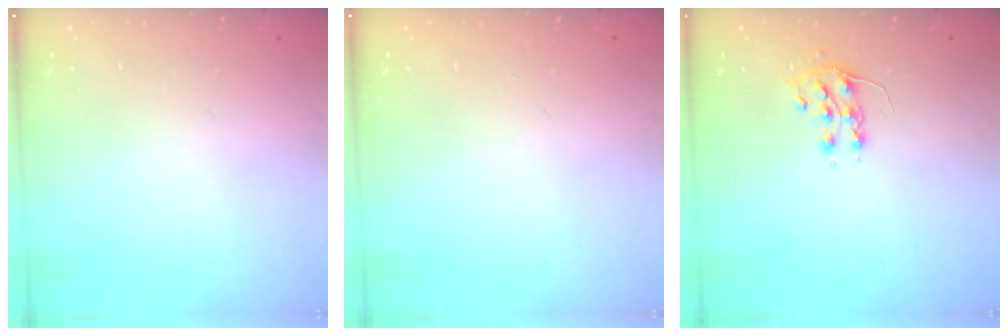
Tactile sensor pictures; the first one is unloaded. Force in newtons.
{"total": 0.0}
{"total": 7.3, "press": 7.3, "slide": 0.4}